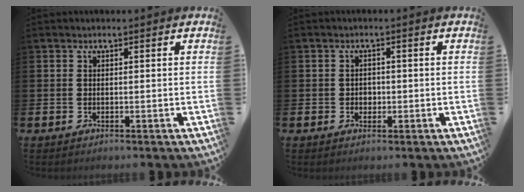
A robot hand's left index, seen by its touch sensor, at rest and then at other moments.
{"total": 1.5, "force": [0.0, 1.4, 0.6], "torque": [-0.002, 0.004, -0.005]}